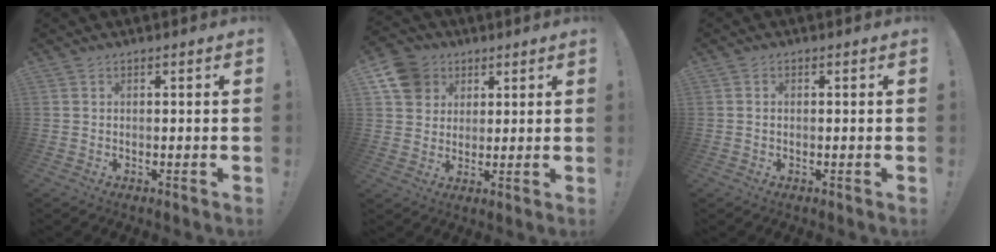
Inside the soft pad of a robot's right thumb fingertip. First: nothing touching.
{"total": 10.4, "force": [4.5, 8.8, 3.2], "torque": [-0.052, -0.022, 0.095]}
{"total": 0.6, "force": [0.0, 0.5, 0.2], "torque": [-0.007, 0.005, -0.001]}